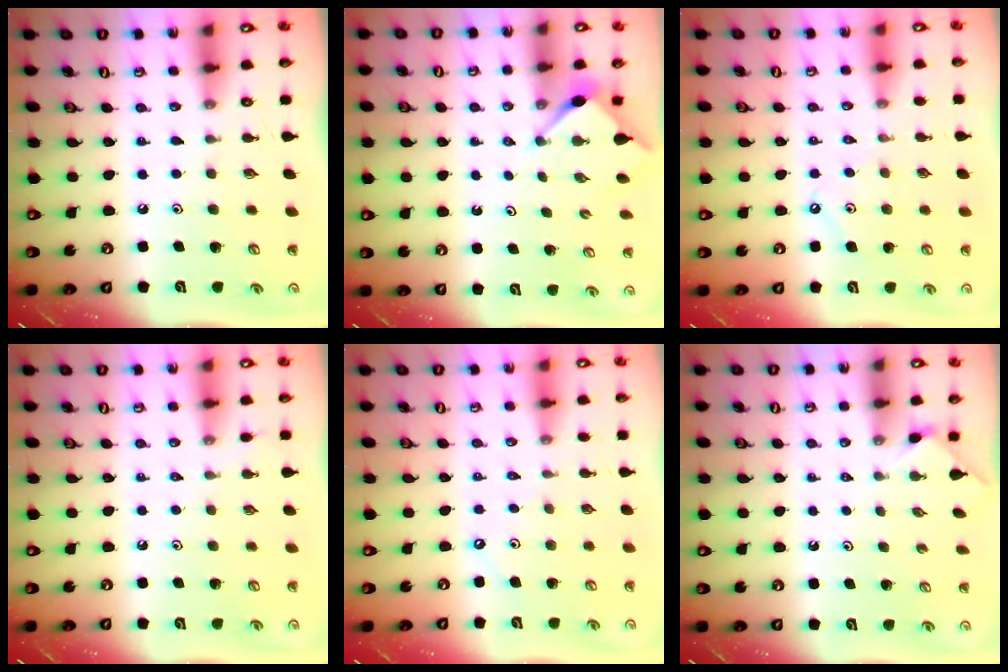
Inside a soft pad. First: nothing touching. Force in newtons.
{"total": 2.9, "press": 2.9, "slide": 0.3}
{"total": 5.1, "press": 5.1, "slide": 0.7}
{"total": 2.1, "press": 2.1, "slide": 0.4}
{"total": 2.5, "press": 2.5, "slide": 0.5}
{"total": 1.0, "press": 0.9, "slide": 0.3}